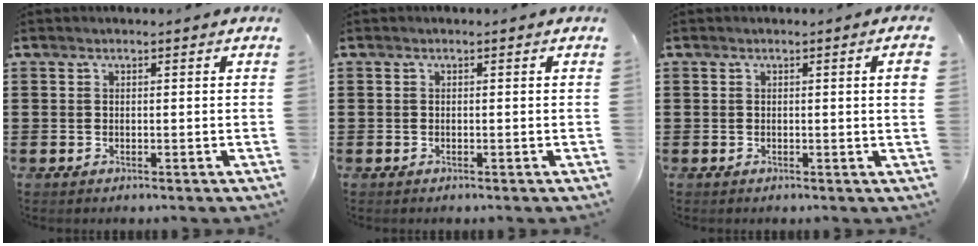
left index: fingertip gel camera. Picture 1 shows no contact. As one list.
[{"total": 0.0}, {"total": 1.8, "force": [0.3, -0.1, 1.8], "torque": [-0.030, -0.003, 0.005]}]